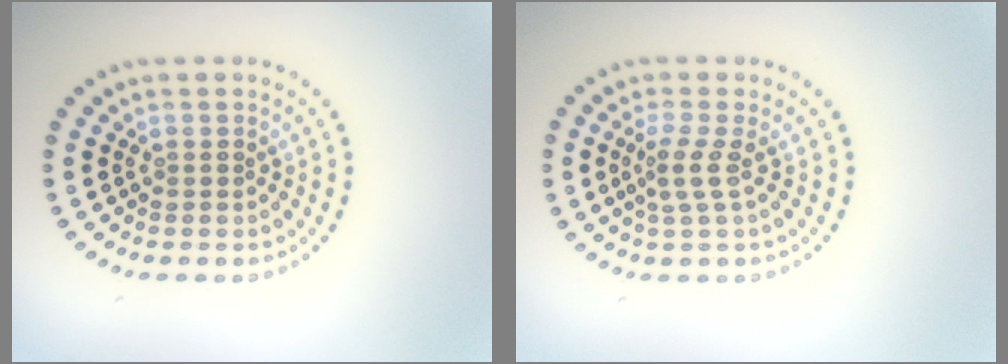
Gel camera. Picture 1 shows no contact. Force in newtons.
{"total": 2.2, "press": 1.5, "slide": 1.6}